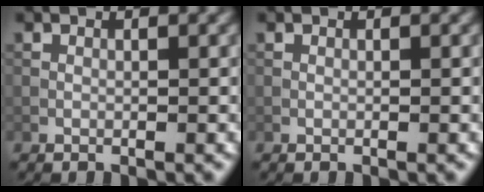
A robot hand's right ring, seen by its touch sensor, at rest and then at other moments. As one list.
[{"total": 0.0}]